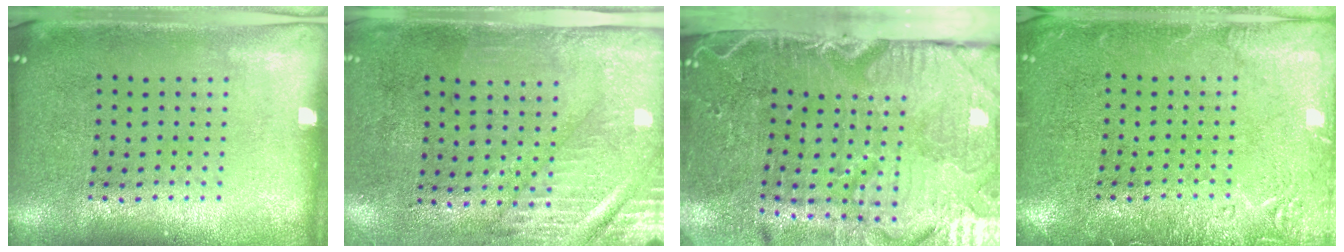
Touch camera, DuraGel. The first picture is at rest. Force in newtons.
{"total": 3.0, "press": 2.5, "slide": 1.5}
{"total": 5.4, "press": 4.4, "slide": 3.1}
{"total": 2.4, "press": 2.4, "slide": 0.4}